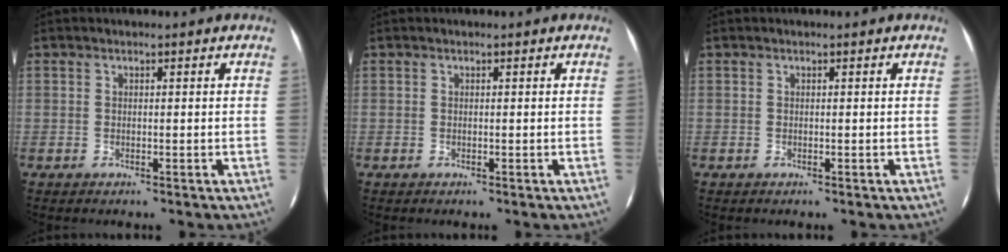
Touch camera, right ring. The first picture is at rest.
{"total": 0.0}
{"total": 0.0}